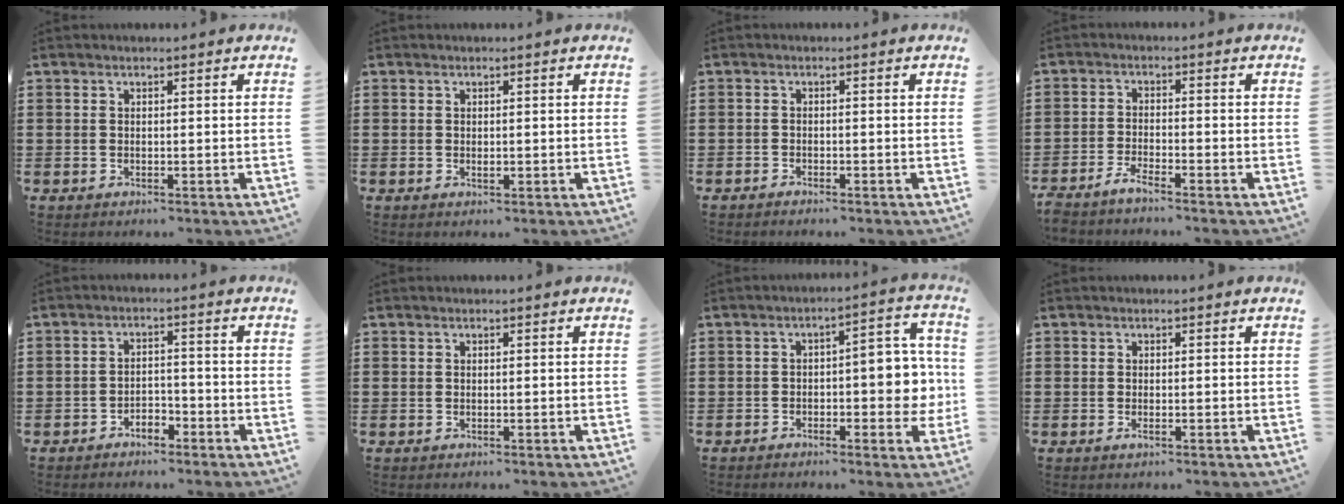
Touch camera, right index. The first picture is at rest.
{"total": 0.6, "force": [0.0, 0.3, 0.5], "torque": [-0.011, -0.001, 0.000]}
{"total": 1.0, "force": [-1.0, 0.0, 0.1], "torque": [-0.004, 0.001, -0.020]}
{"total": 2.4, "force": [-2.3, -0.2, 0.7], "torque": [-0.021, 0.001, -0.047]}
{"total": 2.5, "force": [-2.2, 0.9, 0.5], "torque": [-0.016, 0.004, -0.047]}
{"total": 0.0}
{"total": 6.8, "force": [-1.6, 3.0, 5.9], "torque": [-0.076, -0.001, -0.033]}
{"total": 0.7, "force": [-0.2, 0.1, 0.6], "torque": [-0.011, -0.006, -0.002]}